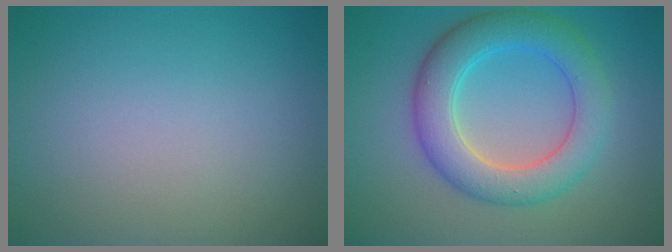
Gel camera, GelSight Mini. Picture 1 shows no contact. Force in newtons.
{"total": 6.3, "press": 6.3, "slide": 0.2}